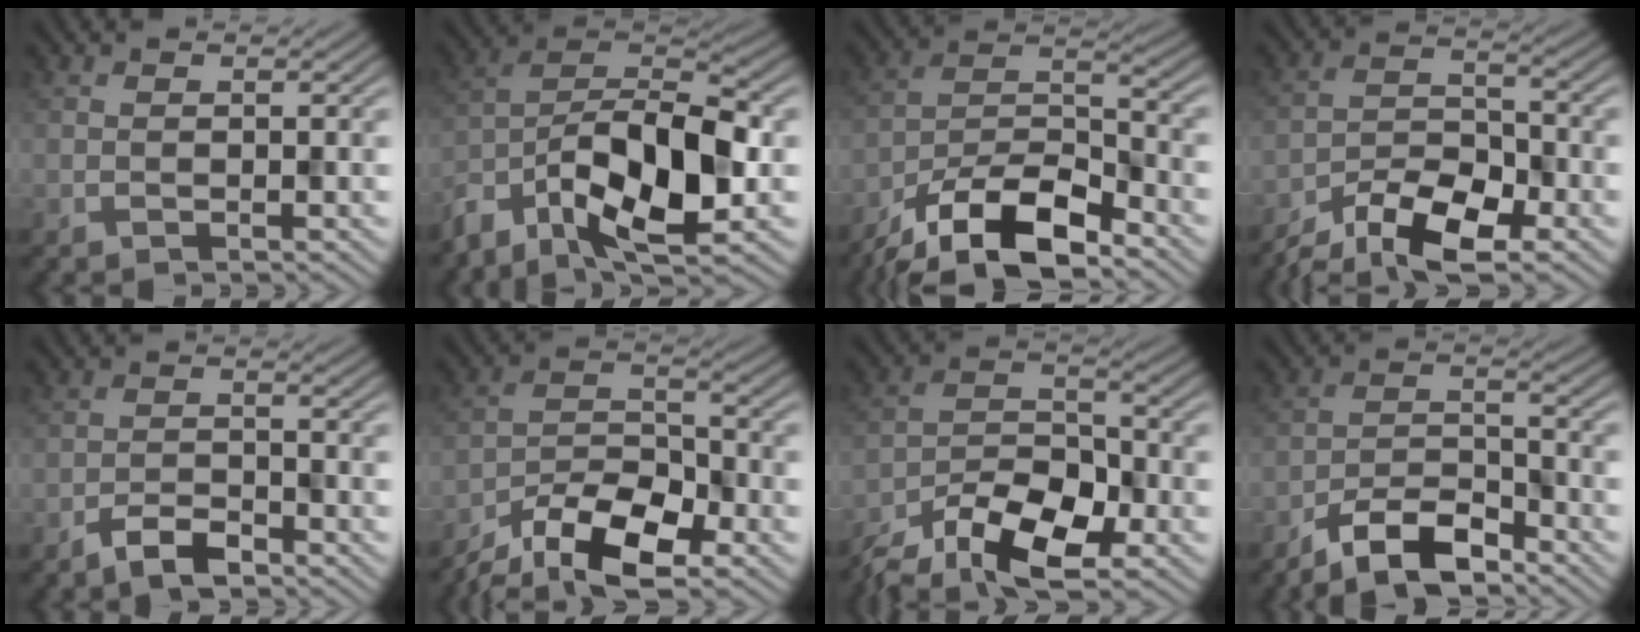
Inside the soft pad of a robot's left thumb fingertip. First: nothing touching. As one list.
[{"total": 13.8, "force": [-7.3, 6.0, 10.0], "torque": [-0.190, -0.014, -0.150]}, {"total": 12.6, "force": [-9.1, 4.3, 7.5], "torque": [-0.143, -0.003, -0.186]}, {"total": 9.5, "force": [-6.7, 3.8, 5.5], "torque": [-0.101, -0.004, -0.133]}, {"total": 3.7, "force": [-2.8, 1.2, 2.0], "torque": [-0.038, 0.003, -0.059]}, {"total": 10.8, "force": [-7.5, 4.4, 6.4], "torque": [-0.115, -0.004, -0.152]}, {"total": 11.5, "force": [-7.6, 5.2, 6.9], "torque": [-0.130, -0.005, -0.152]}, {"total": 8.2, "force": [-6.3, 2.6, 4.5], "torque": [-0.079, 0.002, -0.128]}]